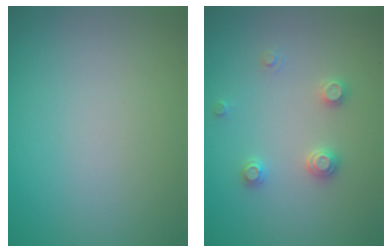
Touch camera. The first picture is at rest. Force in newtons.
{"total": 2.0, "press": 2.0, "slide": 0.2}